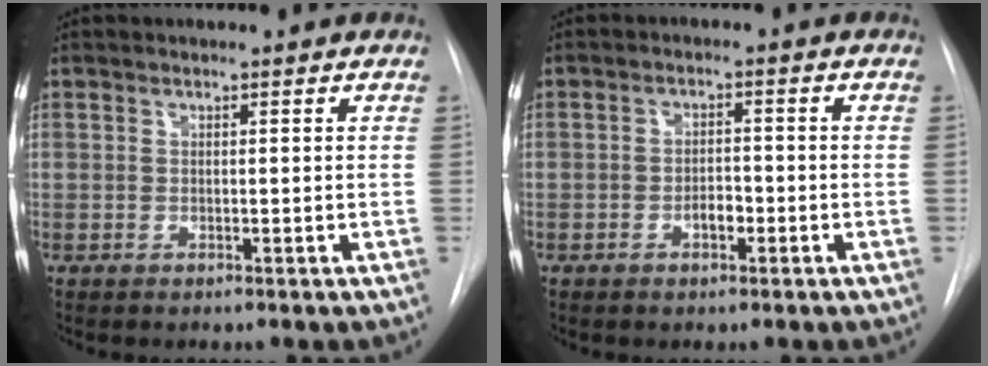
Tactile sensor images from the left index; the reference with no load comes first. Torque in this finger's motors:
{"motor_torque": [0.22, 0.06, 0.07, 0.01]}